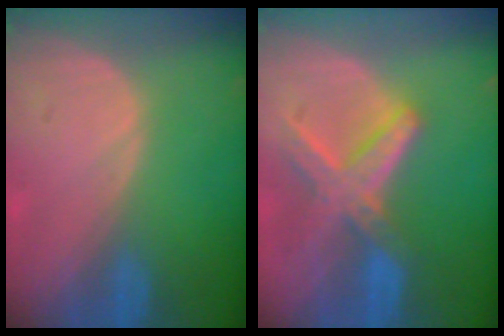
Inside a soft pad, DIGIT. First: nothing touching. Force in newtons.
{"total": 8.2, "press": 7.1, "slide": 4.1}